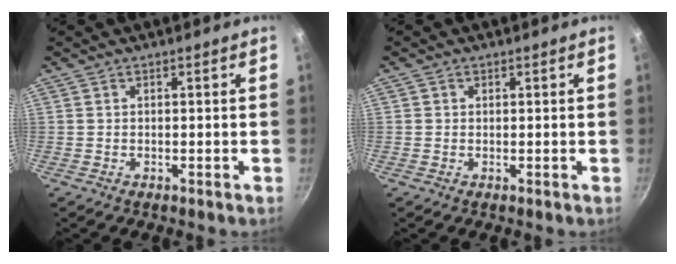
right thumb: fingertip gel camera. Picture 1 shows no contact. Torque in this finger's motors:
{"motor_torque": [0.04, -0.31, -0.18, 0.01, 0.00]}